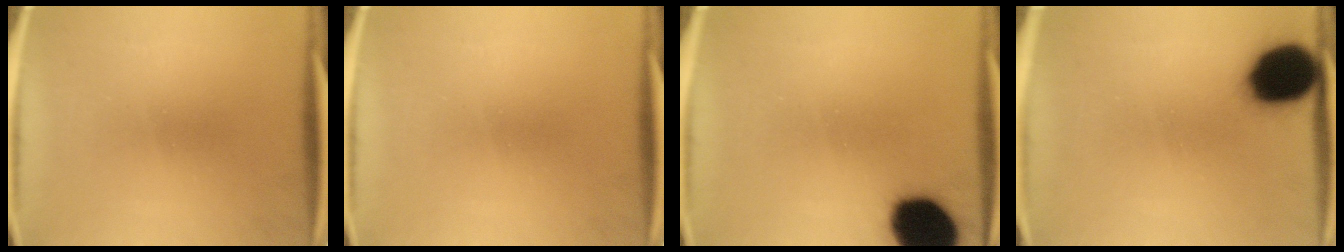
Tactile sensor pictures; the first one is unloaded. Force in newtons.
{"total": 0.0}
{"total": 17.3}
{"total": 14.7}